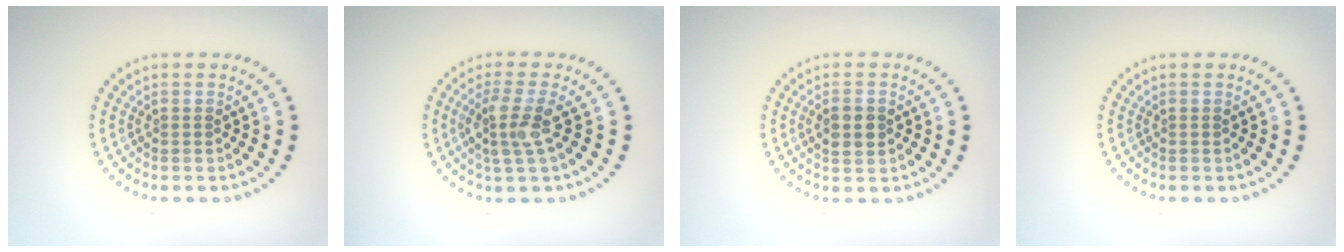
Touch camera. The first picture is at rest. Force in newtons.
{"total": 3.1, "press": 2.7, "slide": 1.5}
{"total": 2.2, "press": 2.1, "slide": 0.2}
{"total": 0.0}